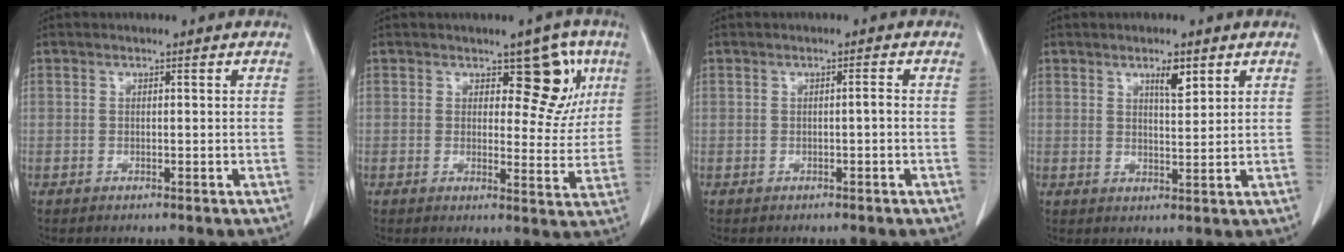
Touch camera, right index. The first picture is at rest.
{"total": 7.4, "force": [3.4, 4.0, 5.2], "torque": [-0.043, 0.010, 0.043]}
{"total": 0.8, "force": [-0.2, 0.0, 0.8], "torque": [-0.012, 0.001, -0.002]}
{"total": 3.5, "force": [2.1, 0.8, 2.6], "torque": [-0.047, -0.003, 0.037]}